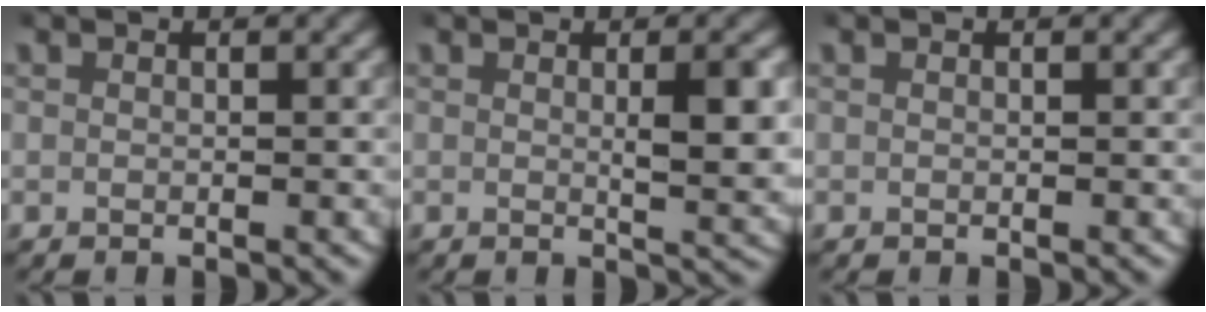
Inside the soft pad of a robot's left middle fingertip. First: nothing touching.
{"total": 3.3, "force": [0.7, 0.6, 3.2], "torque": [-0.041, -0.009, 0.012]}
{"total": 0.0}